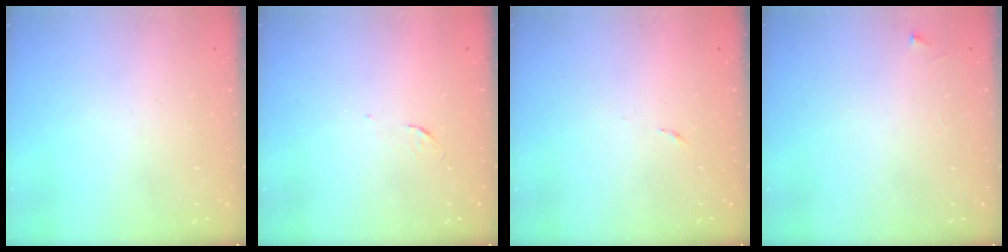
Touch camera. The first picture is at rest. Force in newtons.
{"total": 3.3, "press": 3.3, "slide": 0.5}
{"total": 2.6, "press": 2.6, "slide": 0.4}
{"total": 2.5, "press": 2.5, "slide": 0.3}